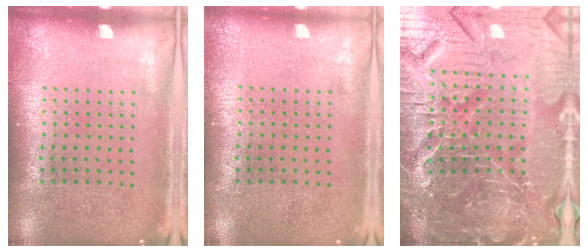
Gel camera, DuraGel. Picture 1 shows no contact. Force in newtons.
{"total": 0.0}
{"total": 6.9, "press": 6.2, "slide": 3.0}